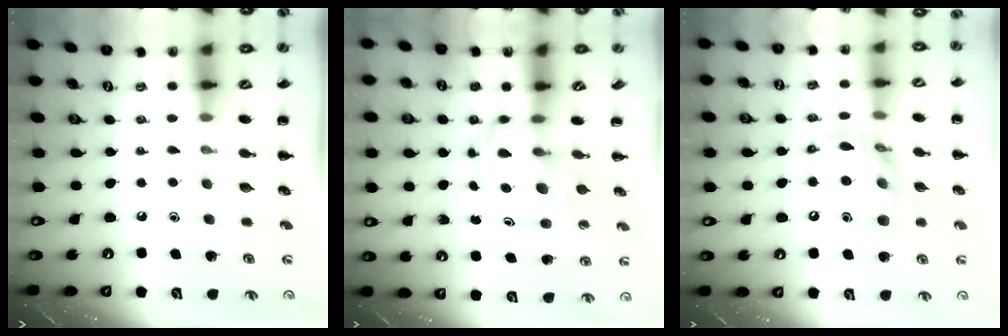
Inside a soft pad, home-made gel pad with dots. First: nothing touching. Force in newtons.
{"total": 2.7, "press": 2.7, "slide": 0.3}
{"total": 12.9, "press": 12.4, "slide": 3.5}